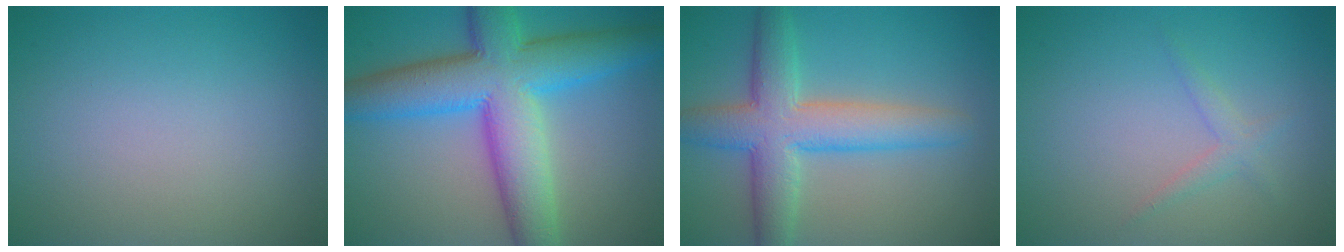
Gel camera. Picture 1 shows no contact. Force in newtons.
{"total": 11.3, "press": 11.3, "slide": 0.1}
{"total": 6.8, "press": 6.8, "slide": 0.3}
{"total": 1.3, "press": 1.3, "slide": 0.1}